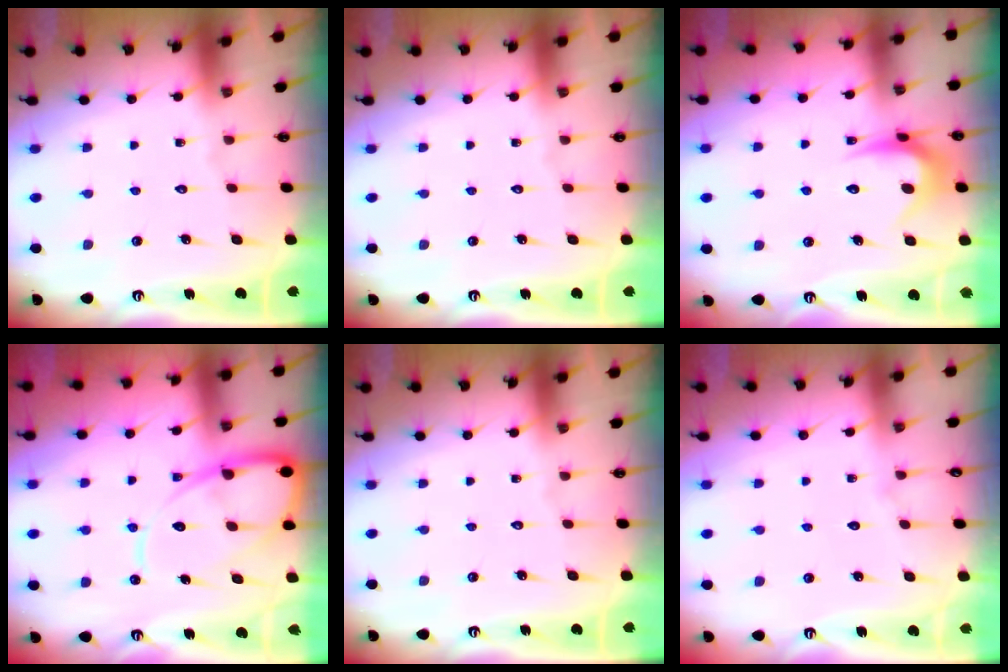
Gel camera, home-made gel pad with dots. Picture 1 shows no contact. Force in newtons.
{"total": 0.0}
{"total": 9.4, "press": 9.4, "slide": 0.5}
{"total": 12.5, "press": 12.5, "slide": 1.2}
{"total": 0.0}
{"total": 4.1, "press": 4.1, "slide": 0.5}